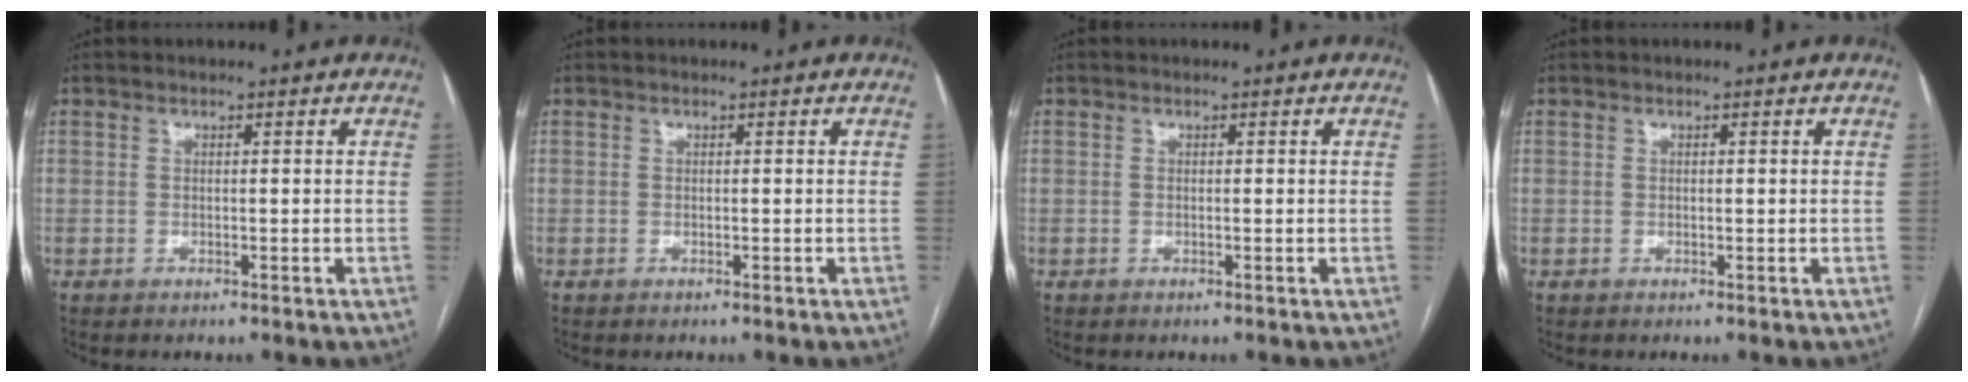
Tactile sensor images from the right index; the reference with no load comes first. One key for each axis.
{"total": 0.0}
{"total": 0.0}
{"total": 0.0}